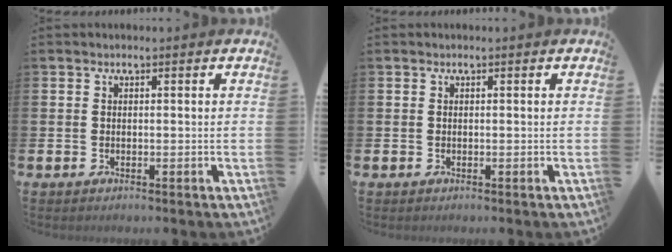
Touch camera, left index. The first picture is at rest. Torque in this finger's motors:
{"motor_torque": [-0.02, 0.00, 0.00, 0.00]}